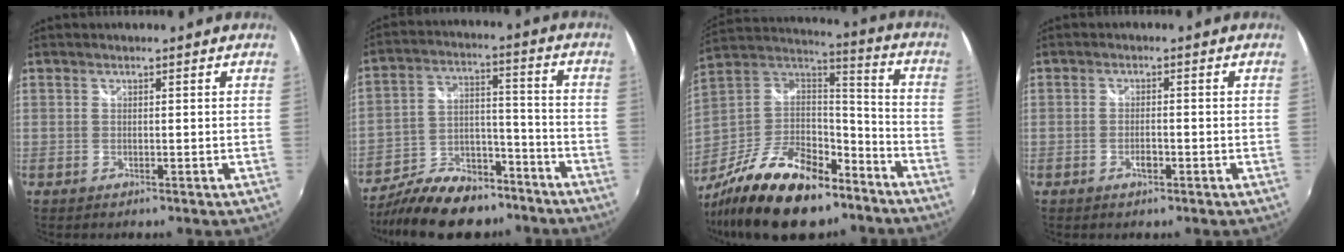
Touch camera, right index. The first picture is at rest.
{"total": 19.4, "force": [-14.8, 8.9, 8.8], "torque": [-0.180, 0.018, -0.224]}
{"total": 28.5, "force": [-19.2, 12.4, 17.2], "torque": [-0.342, -0.013, -0.308]}
{"total": 2.2, "force": [-1.1, 0.9, 1.7], "torque": [-0.033, -0.001, -0.020]}